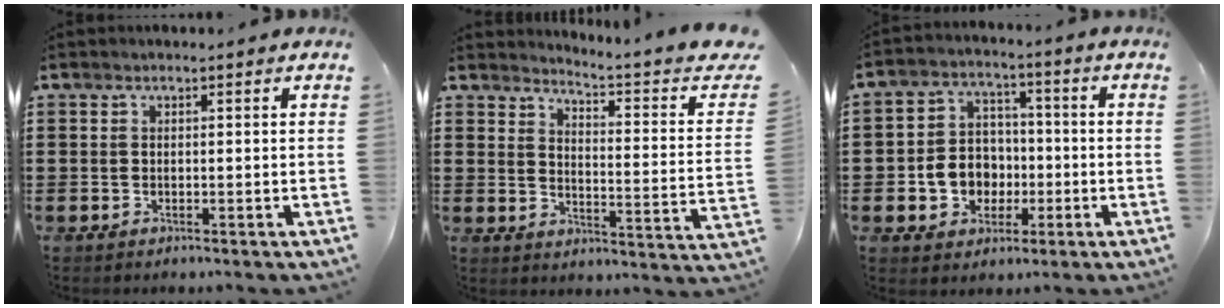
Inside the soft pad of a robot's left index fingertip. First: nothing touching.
{"total": 3.2, "force": [2.4, -0.5, 2.0], "torque": [-0.049, -0.033, 0.028]}
{"total": 6.9, "force": [-1.6, 6.2, 2.7], "torque": [-0.056, 0.019, -0.027]}